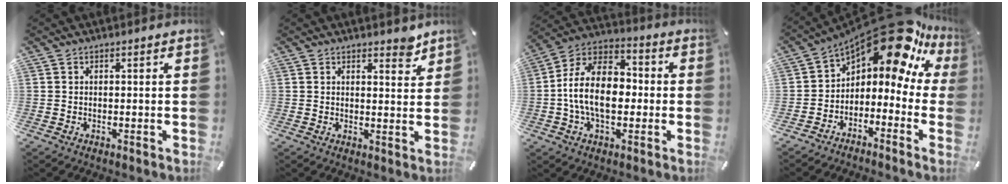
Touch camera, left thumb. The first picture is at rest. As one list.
[{"total": 4.0, "force": [3.3, 1.8, 1.4], "torque": [-0.001, -0.022, 0.054]}, {"total": 15.1, "force": [-2.5, 9.8, 11.2], "torque": [-0.234, 0.018, -0.050]}, {"total": 16.6, "force": [11.1, 6.7, 10.3], "torque": [-0.155, -0.084, 0.185]}]